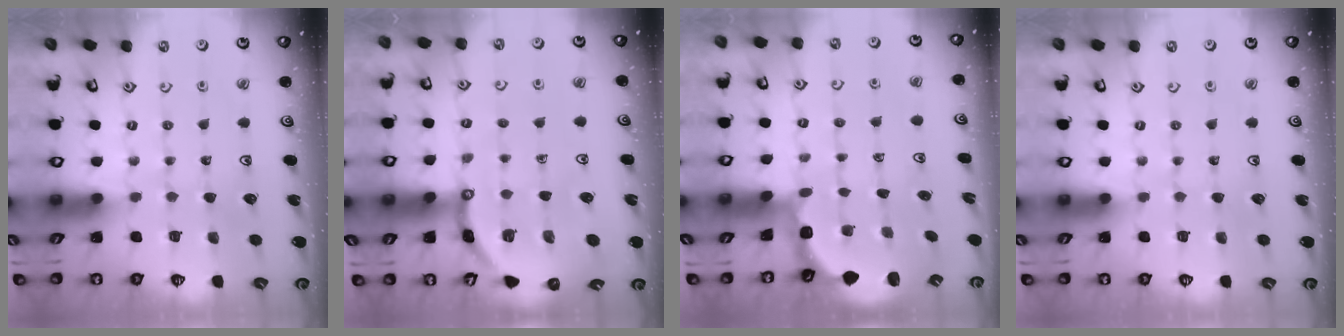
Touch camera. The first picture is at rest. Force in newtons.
{"total": 8.1, "press": 8.1, "slide": 1.0}
{"total": 2.5, "press": 1.9, "slide": 1.6}
{"total": 0.0}